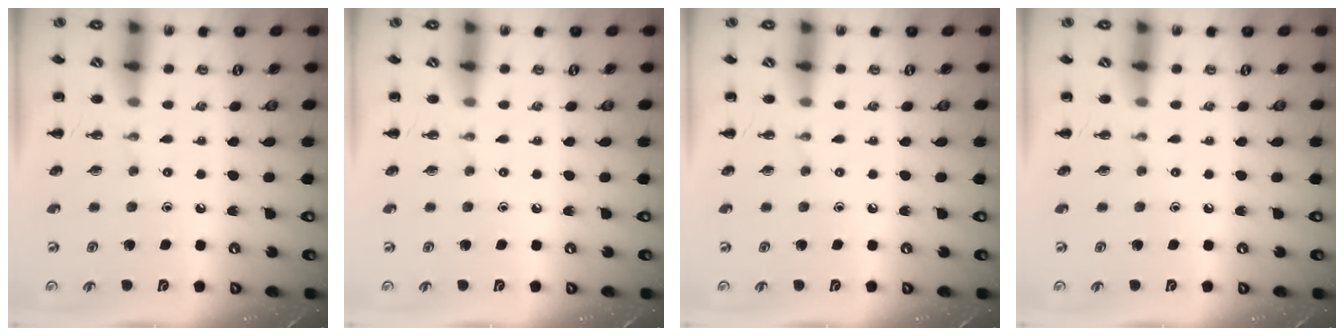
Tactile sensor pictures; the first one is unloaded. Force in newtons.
{"total": 0.0}
{"total": 0.0}
{"total": 0.0}